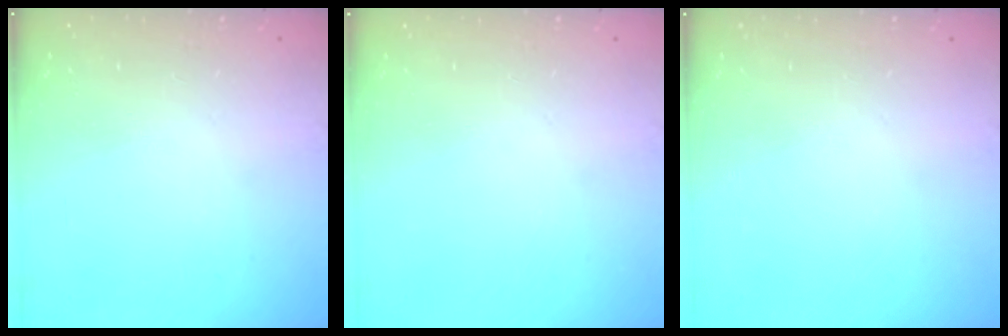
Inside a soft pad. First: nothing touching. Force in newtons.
{"total": 0.0}
{"total": 0.0}